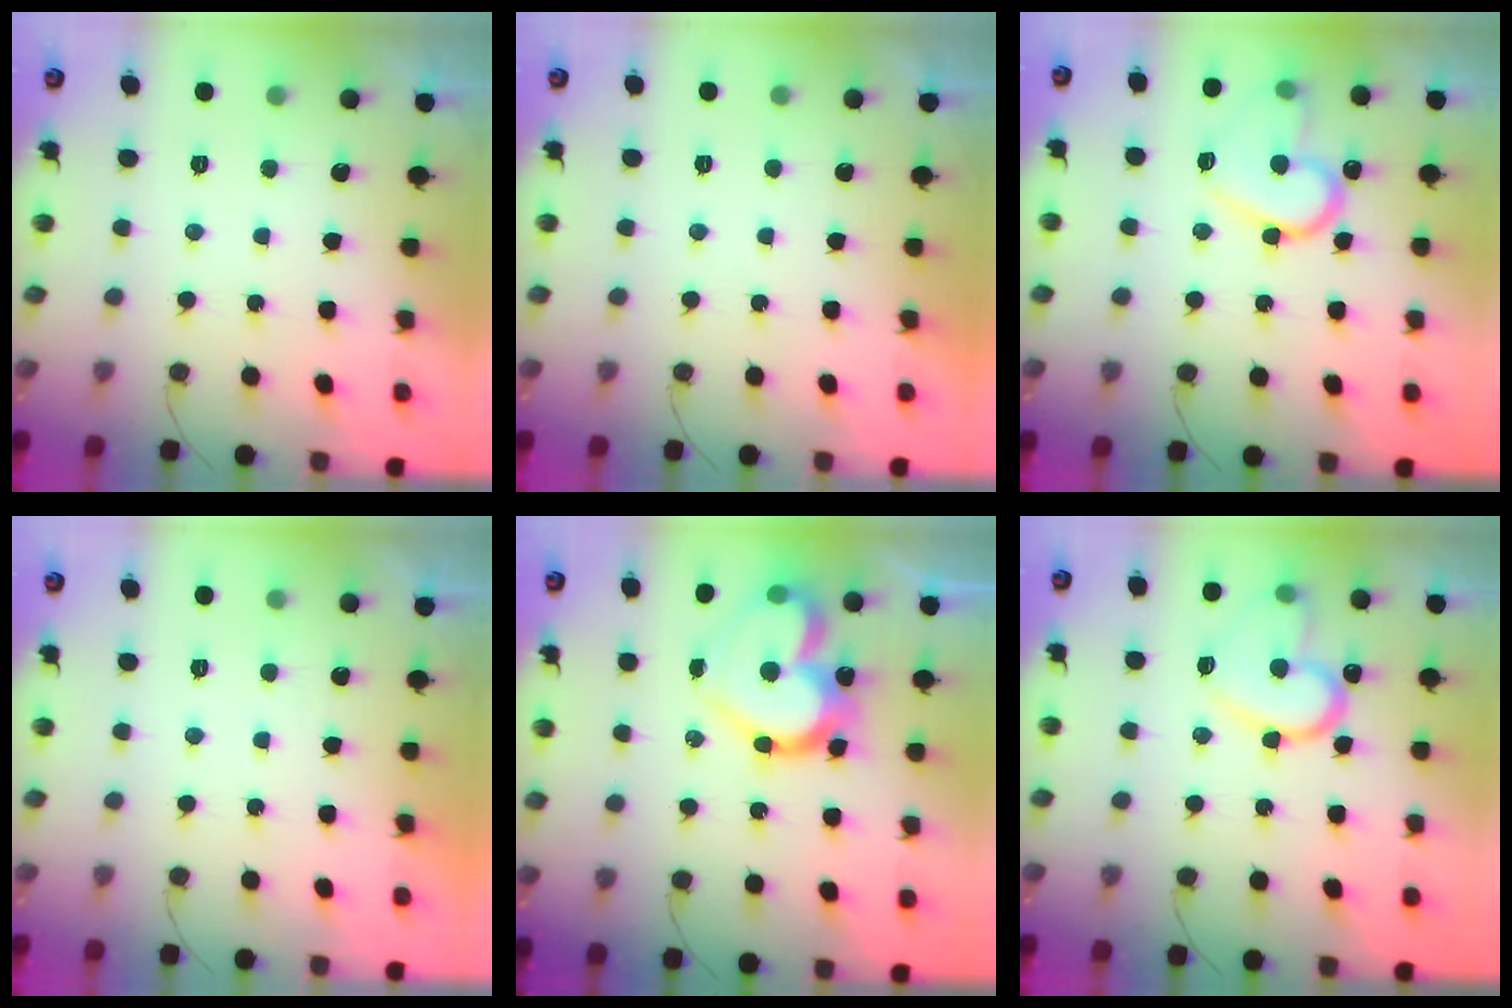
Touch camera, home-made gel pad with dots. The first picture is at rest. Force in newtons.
{"total": 1.7, "press": 1.7, "slide": 0.0}
{"total": 14.3, "press": 14.2, "slide": 1.2}
{"total": 1.9, "press": 1.9, "slide": 0.1}
{"total": 20.0, "press": 19.9, "slide": 2.0}
{"total": 15.9, "press": 15.9, "slide": 1.3}